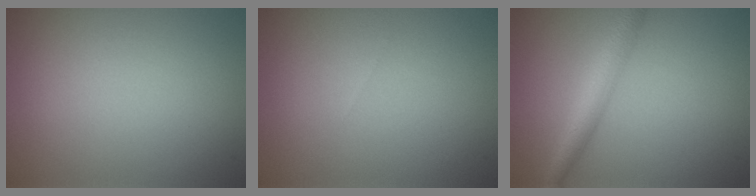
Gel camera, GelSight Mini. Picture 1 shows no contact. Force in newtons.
{"total": 0.0}
{"total": 3.7, "press": 3.7, "slide": 0.1}